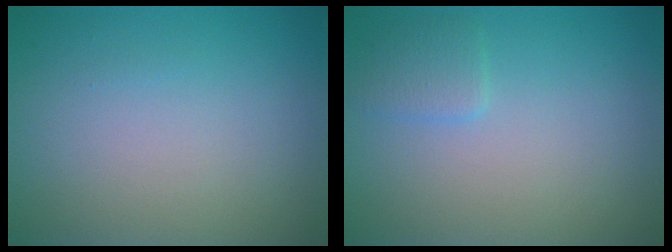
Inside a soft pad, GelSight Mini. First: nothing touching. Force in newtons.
{"total": 1.4, "press": 1.4, "slide": 0.0}